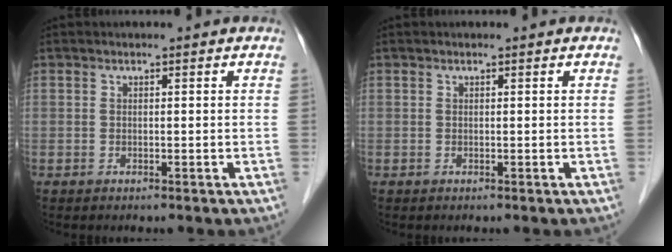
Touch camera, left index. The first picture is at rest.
{"total": 0.0}